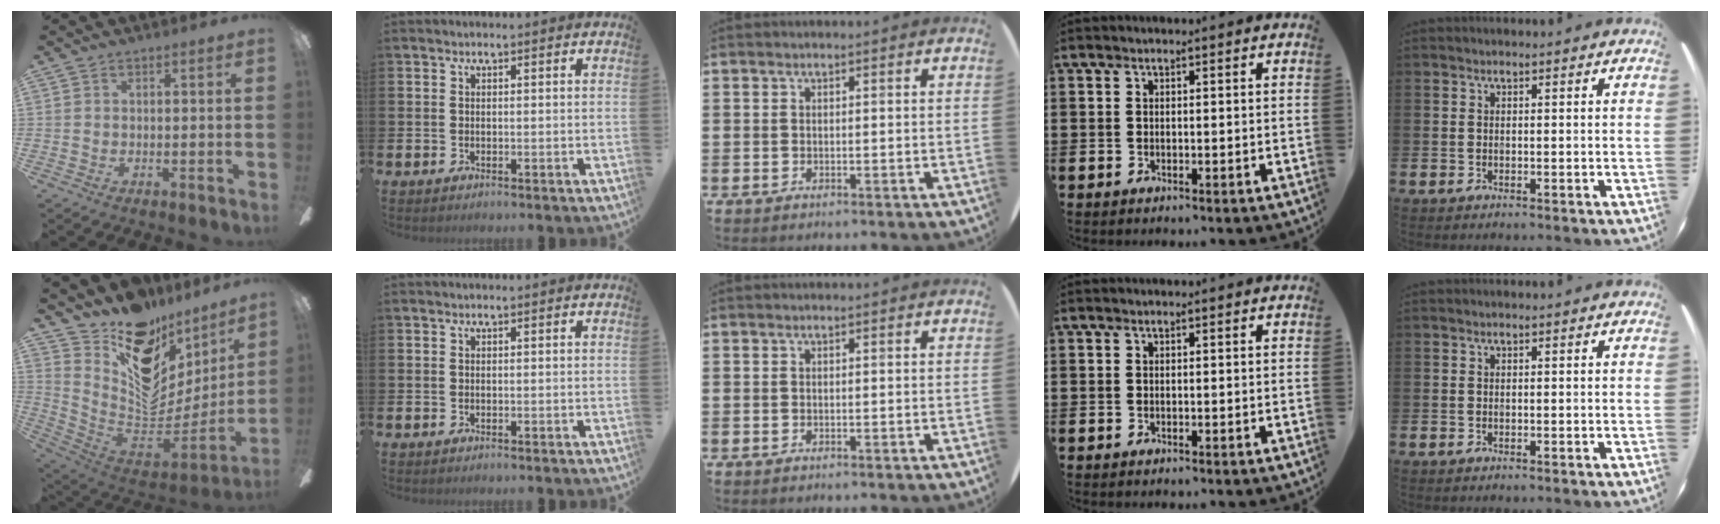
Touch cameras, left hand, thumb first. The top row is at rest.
{"thumb": {"total": 17.8, "force": [11.4, 10.6, 8.8], "torque": [-0.127, -0.095, 0.212]}}